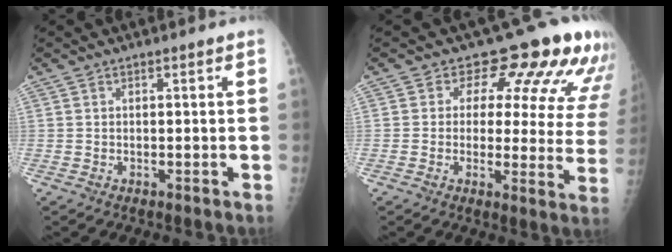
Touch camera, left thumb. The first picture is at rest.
{"total": 15.4, "force": [10.9, 7.0, 8.4], "torque": [-0.044, -0.055, 0.103]}